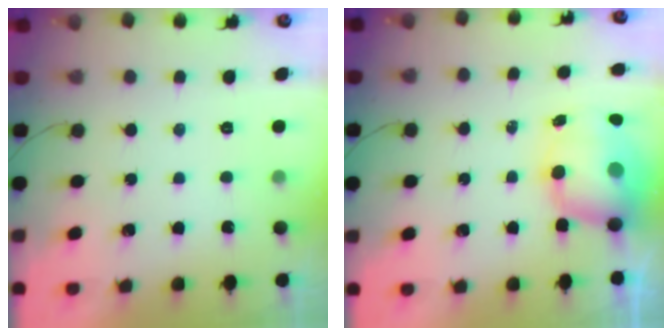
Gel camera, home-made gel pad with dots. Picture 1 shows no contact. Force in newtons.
{"total": 9.8, "press": 9.4, "slide": 2.6}